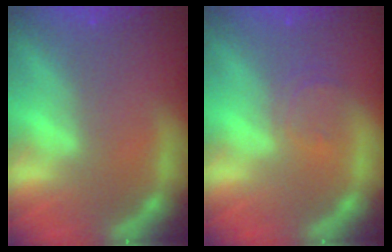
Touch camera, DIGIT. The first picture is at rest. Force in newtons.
{"total": 2.4}